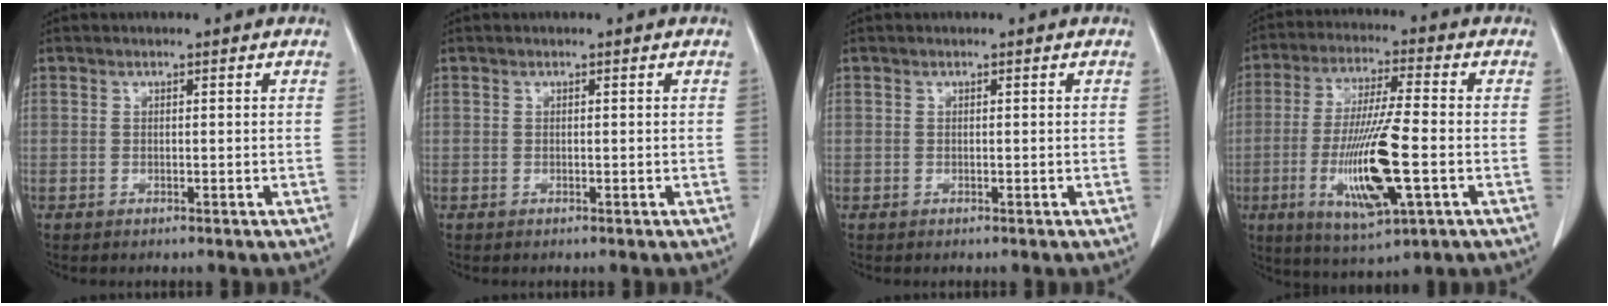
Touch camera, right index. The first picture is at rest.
{"total": 0.0}
{"total": 0.0}
{"total": 14.6, "force": [-3.6, 1.8, 14.0], "torque": [-0.277, -0.021, -0.062]}